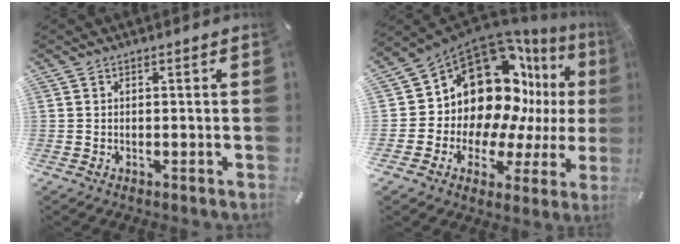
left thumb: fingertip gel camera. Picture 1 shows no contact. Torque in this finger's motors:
{"motor_torque": [2.51, 2.50, 1.86, 0.05, 0.20]}